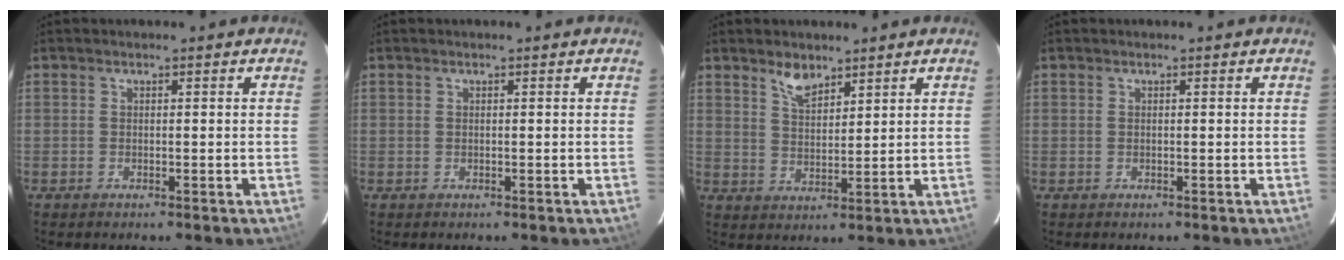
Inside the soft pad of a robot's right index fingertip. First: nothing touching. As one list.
[{"total": 0.0}, {"total": 4.6, "force": [3.5, 1.8, 2.2], "torque": [-0.038, 0.002, 0.066]}, {"total": 0.0}]